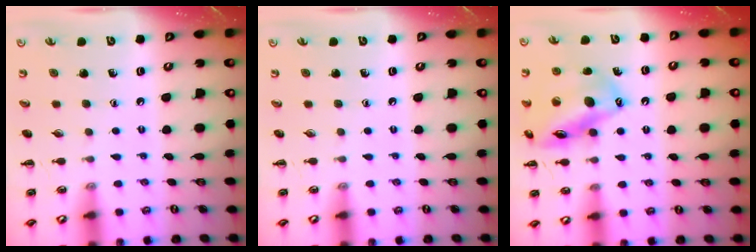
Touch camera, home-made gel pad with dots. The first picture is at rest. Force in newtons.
{"total": 0.0}
{"total": 17.0, "press": 16.7, "slide": 3.4}